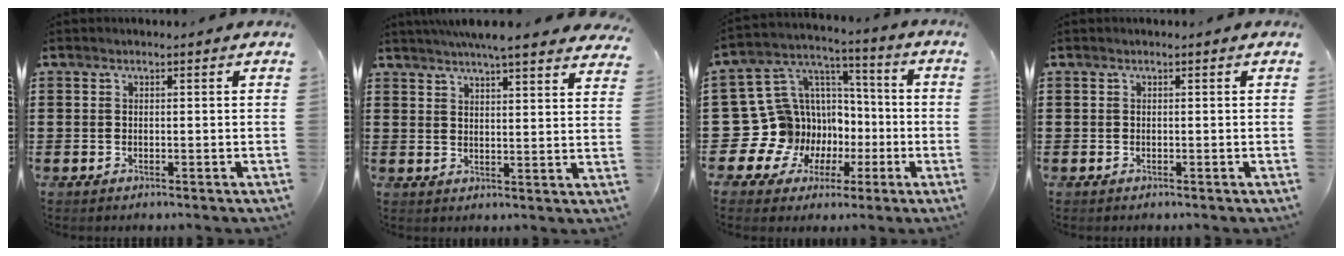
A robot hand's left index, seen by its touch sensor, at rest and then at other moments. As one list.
[{"total": 5.8, "force": [5.3, -0.1, 2.4], "torque": [-0.063, -0.015, 0.097]}, {"total": 14.7, "force": [-4.3, 13.6, 3.5], "torque": [-0.128, -0.005, -0.042]}, {"total": 0.0}]